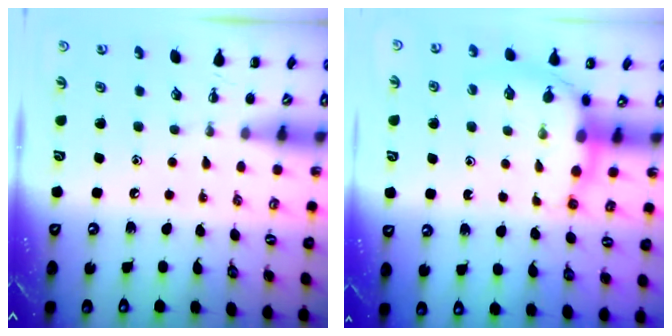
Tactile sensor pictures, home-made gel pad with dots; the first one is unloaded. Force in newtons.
{"total": 9.5, "press": 9.4, "slide": 1.6}